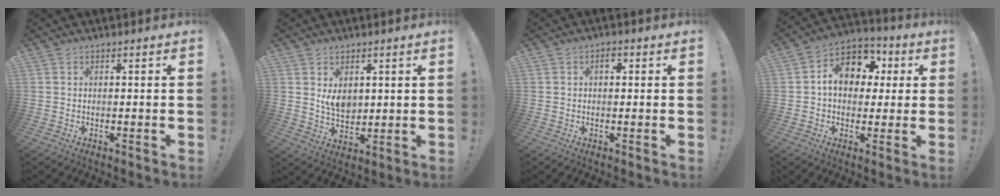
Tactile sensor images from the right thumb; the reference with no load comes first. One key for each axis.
{"total": 6.9, "fx": 2.3, "fy": 4.7, "fz": 4.4, "tx": -0.064, "ty": -0.007, "tz": 0.046}
{"total": 2.1, "fx": 0.3, "fy": 1.4, "fz": 1.6, "tx": -0.019, "ty": 0.004, "tz": 0.000}
{"total": 13.0, "fx": 2.3, "fy": 9.9, "fz": 8.2, "tx": -0.115, "ty": 0.008, "tz": 0.048}